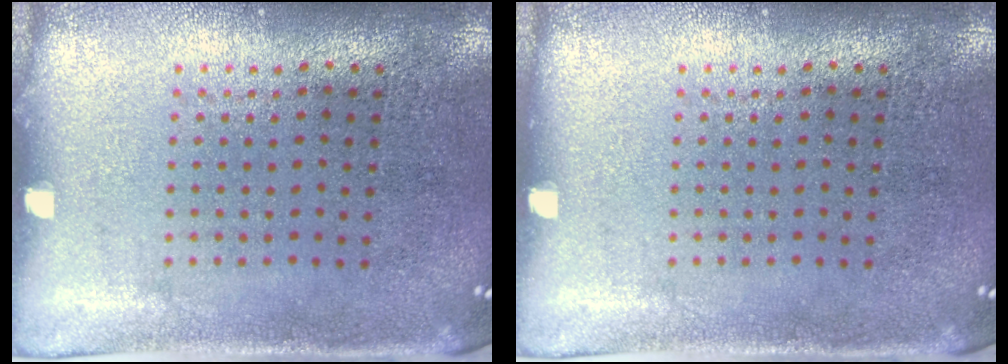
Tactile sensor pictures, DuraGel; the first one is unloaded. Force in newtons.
{"total": 0.0}